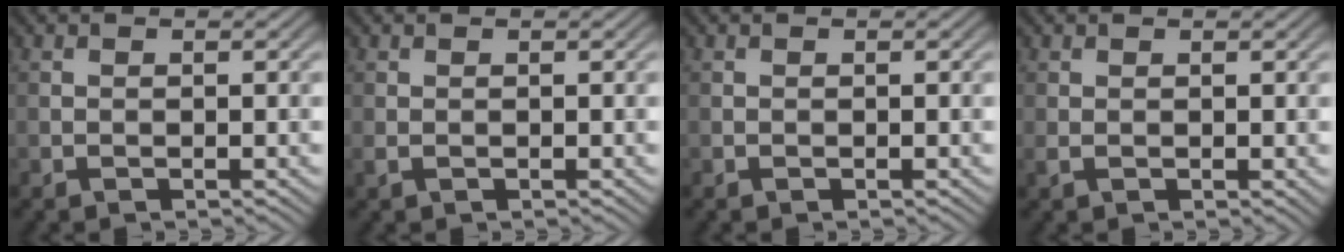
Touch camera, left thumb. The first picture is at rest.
{"total": 0.5, "force": [0.1, 0.3, 0.5], "torque": [-0.014, 0.000, 0.003]}
{"total": 0.0}
{"total": 1.2, "force": [0.3, 0.6, 1.0], "torque": [-0.020, 0.000, 0.008]}